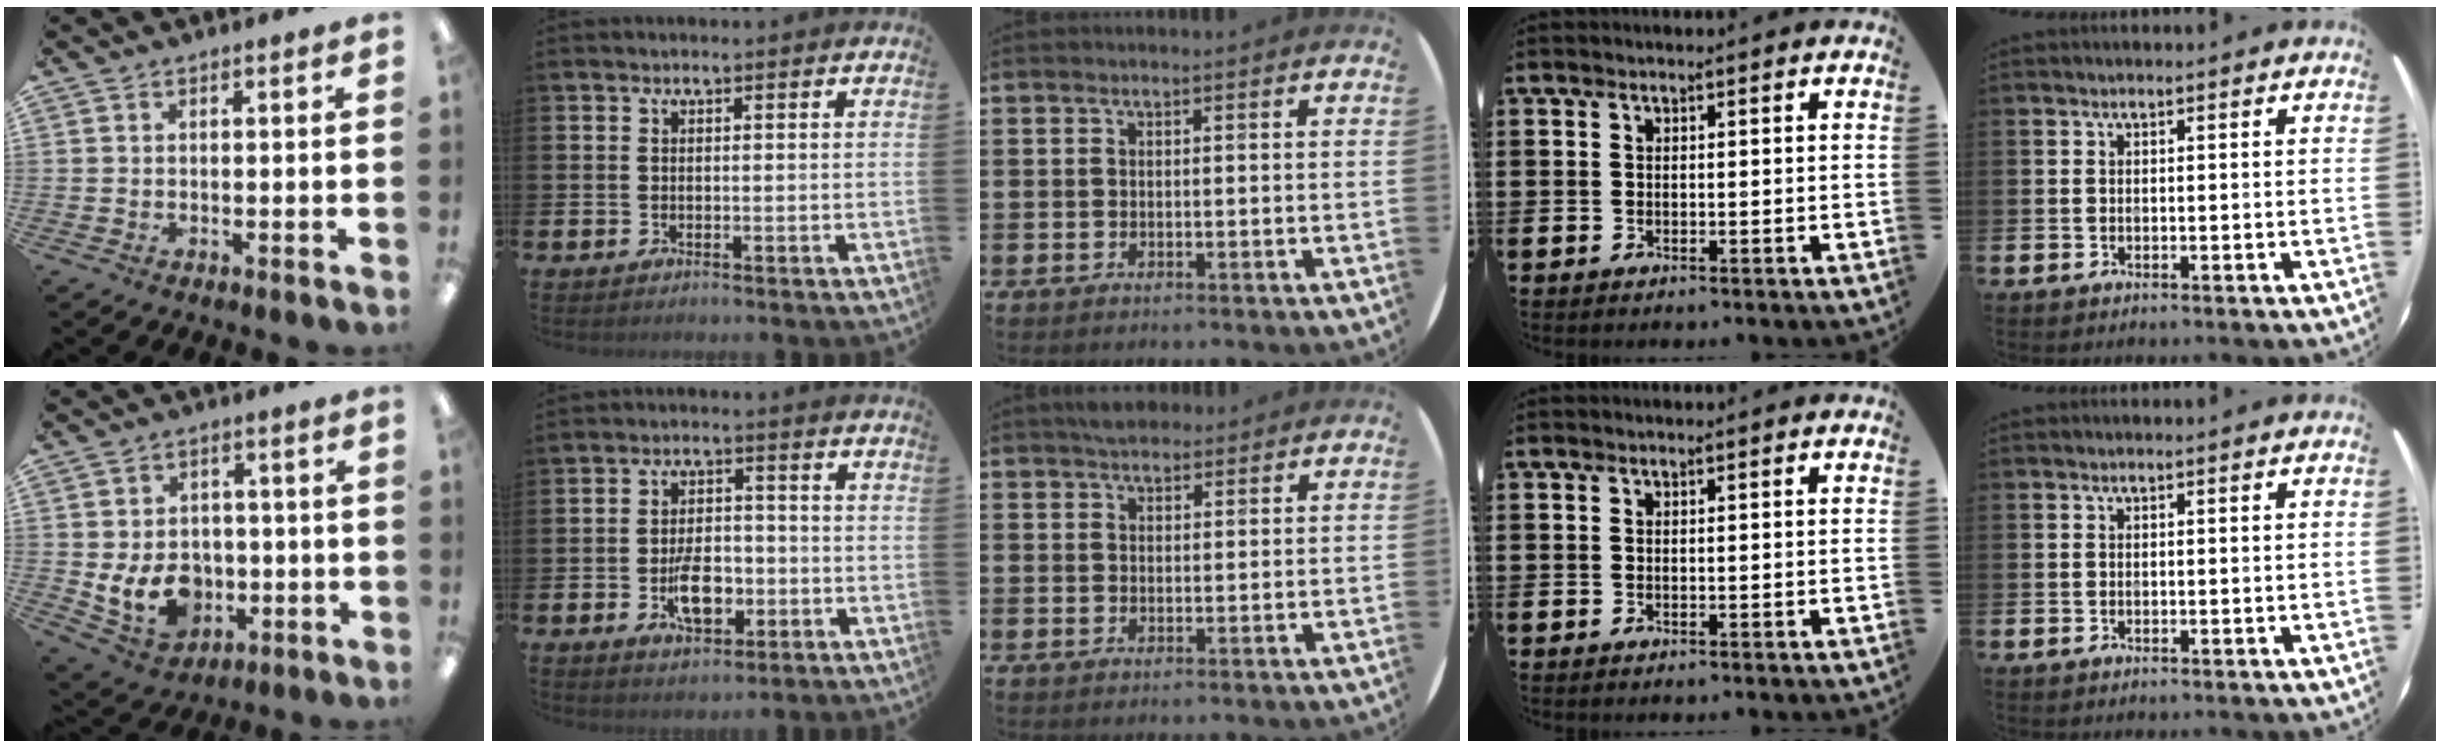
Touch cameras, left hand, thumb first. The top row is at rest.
{"thumb": {"total": 10.8, "force": [-2.3, 8.6, 6.1], "torque": [-0.128, 0.013, -0.037]}, "index": {"total": 6.4, "force": [-1.9, 3.5, 5.1], "torque": [-0.084, 0.007, -0.035]}, "middle": {"total": 2.6, "force": [2.4, 0.9, 0.3], "torque": [-0.002, 0.000, 0.043]}}